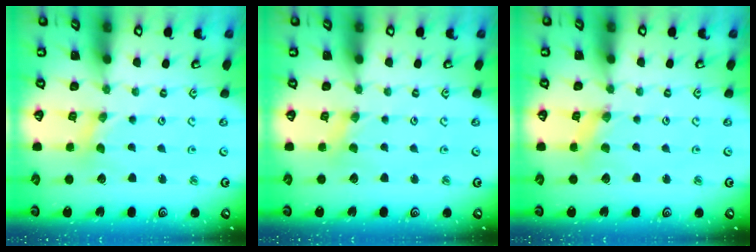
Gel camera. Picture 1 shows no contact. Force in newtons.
{"total": 1.4, "press": 1.3, "slide": 0.3}
{"total": 1.3, "press": 1.3, "slide": 0.4}